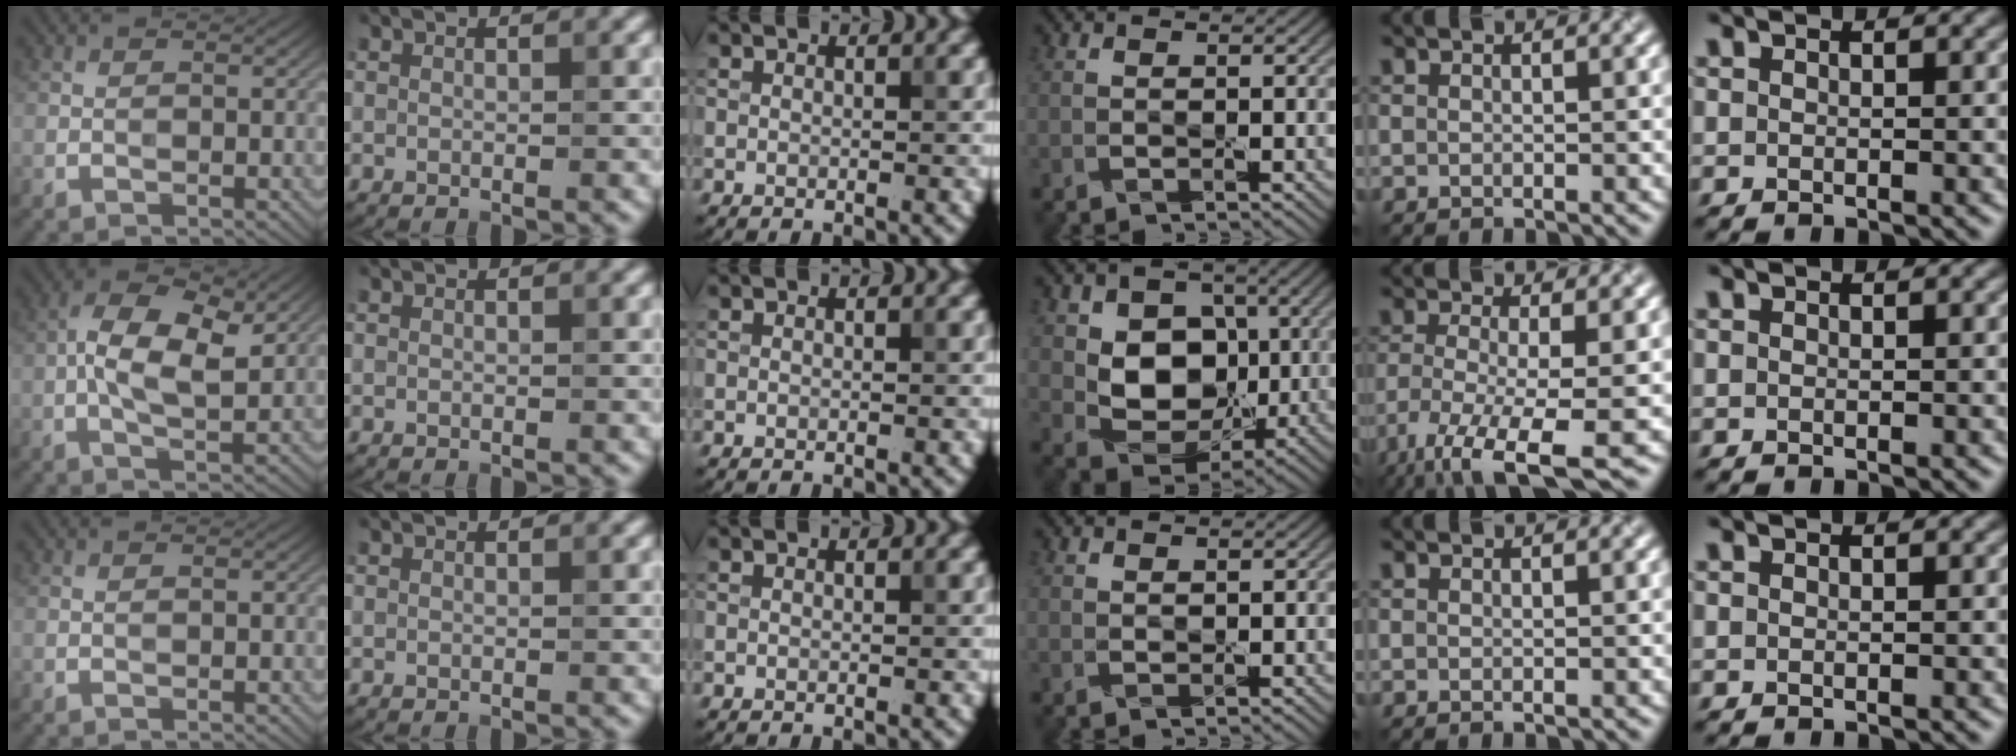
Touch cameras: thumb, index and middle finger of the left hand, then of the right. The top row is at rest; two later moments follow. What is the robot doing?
{"motion": "peel", "object": "envelope seal"}